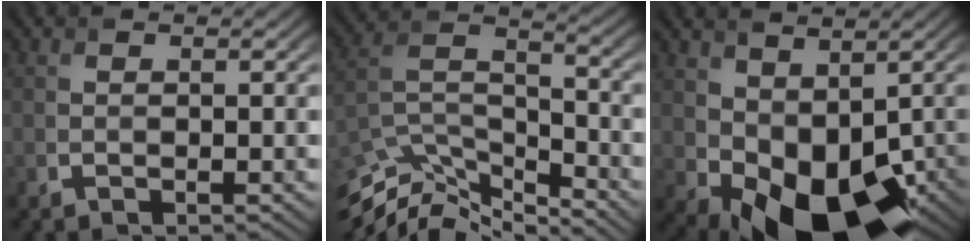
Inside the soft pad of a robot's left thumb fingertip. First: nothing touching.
{"total": 12.0, "force": [-10.7, 3.0, 4.5], "torque": [-0.109, -0.007, -0.201]}
{"total": 11.2, "force": [-1.0, 7.3, 8.5], "torque": [-0.155, -0.025, -0.004]}